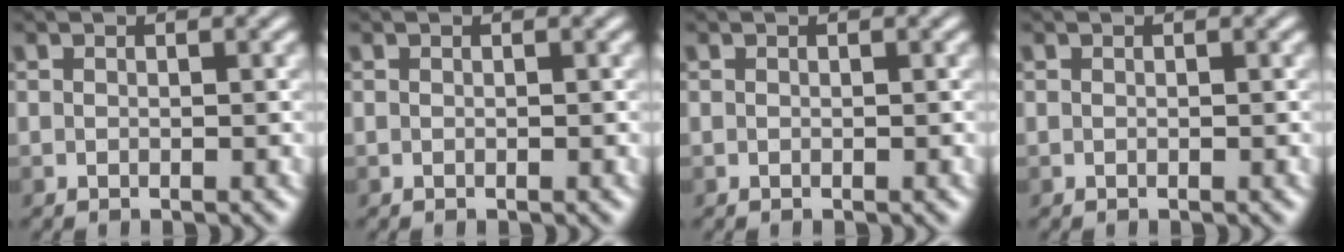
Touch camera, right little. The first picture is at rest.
{"total": 0.0}
{"total": 0.0}
{"total": 0.0}